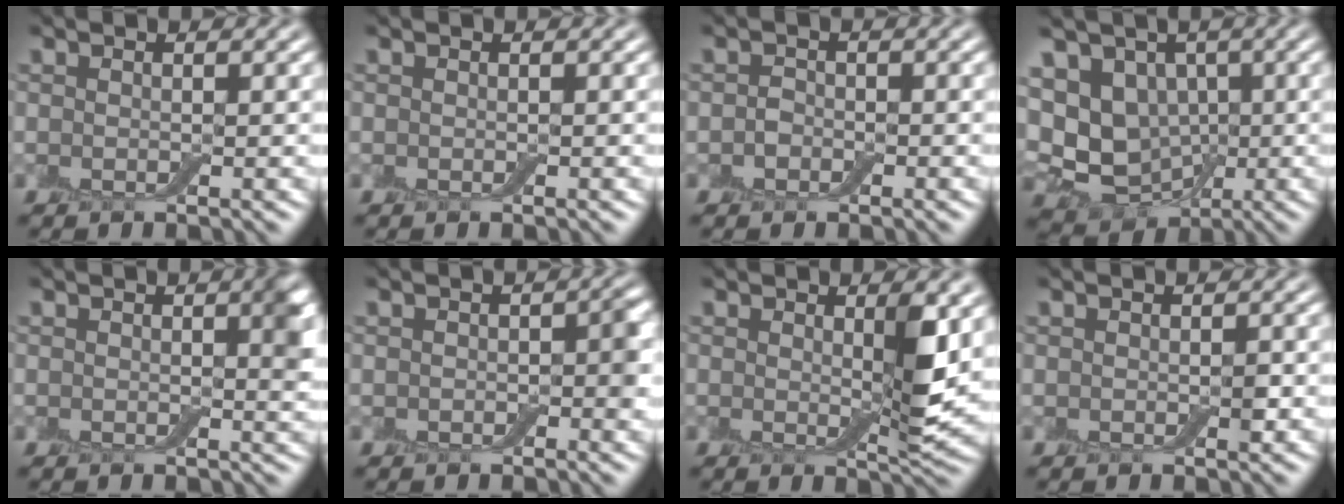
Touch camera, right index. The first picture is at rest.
{"total": 0.0}
{"total": 0.7, "force": [-0.4, 0.6, 0.1], "torque": [-0.003, 0.003, -0.012]}
{"total": 8.5, "force": [0.3, 7.0, 4.8], "torque": [-0.076, 0.004, -0.005]}
{"total": 2.2, "force": [0.2, 0.9, 2.0], "torque": [-0.021, 0.001, 0.002]}
{"total": 1.7, "force": [-0.2, 1.1, 1.2], "torque": [-0.017, -0.001, -0.007]}
{"total": 3.1, "force": [0.6, 0.8, 3.0], "torque": [-0.044, -0.007, 0.012]}
{"total": 1.0, "force": [-0.2, 0.5, 0.8], "torque": [-0.012, -0.003, -0.003]}